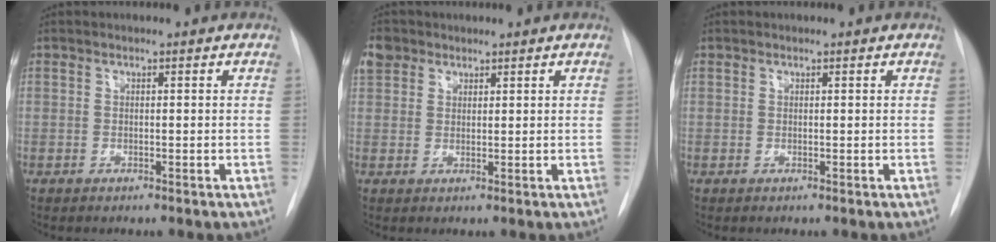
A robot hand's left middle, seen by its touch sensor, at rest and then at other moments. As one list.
[{"total": 4.7, "force": [2.9, 3.5, 1.2], "torque": [-0.029, 0.017, 0.058]}, {"total": 0.0}]